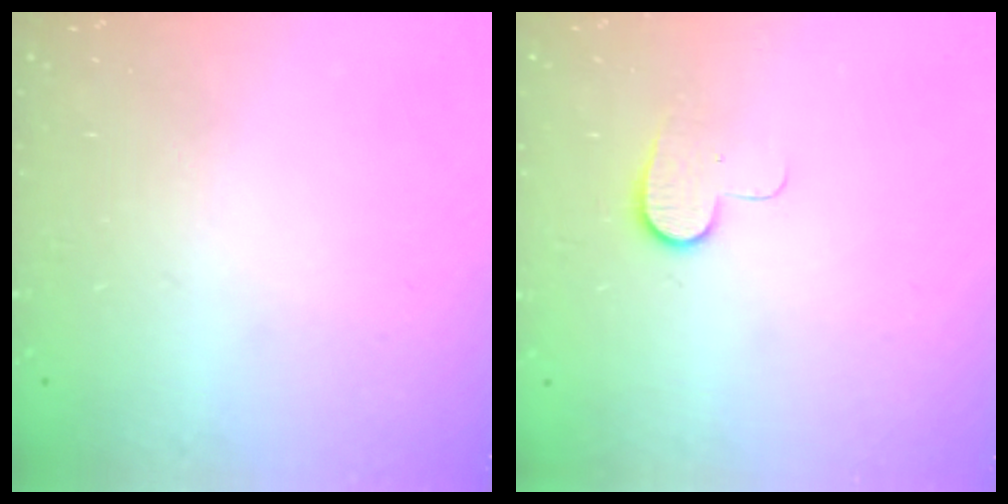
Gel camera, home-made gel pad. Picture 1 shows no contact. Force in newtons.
{"total": 7.0, "press": 7.0, "slide": 0.6}